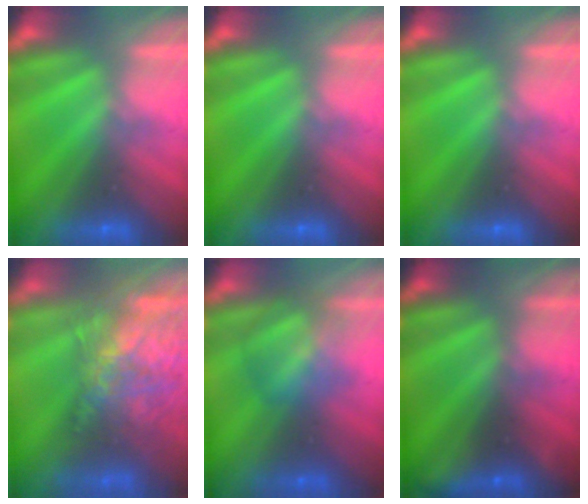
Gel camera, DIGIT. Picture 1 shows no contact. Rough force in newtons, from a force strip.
{"total": 0.0}
{"total": 0.0}
{"total": 10.5}
{"total": 3.0}
{"total": 2.4}